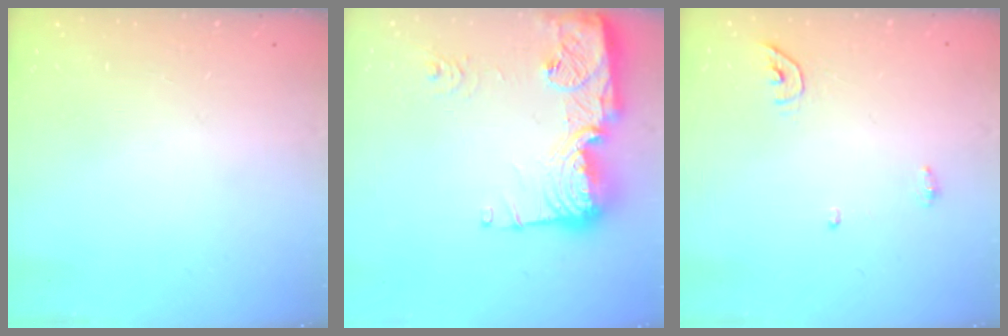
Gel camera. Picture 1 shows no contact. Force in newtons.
{"total": 18.9, "press": 18.8, "slide": 1.7}
{"total": 4.5, "press": 4.5, "slide": 0.2}